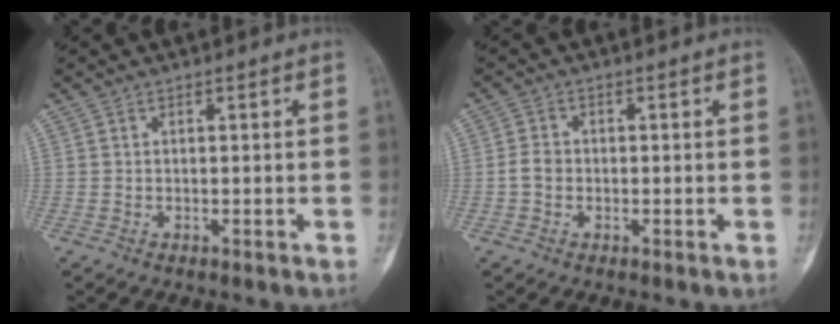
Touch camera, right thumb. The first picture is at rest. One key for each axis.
{"total": 2.6, "fx": -0.5, "fy": 2.1, "fz": 1.5, "tx": -0.025, "ty": 0.008, "tz": -0.014}